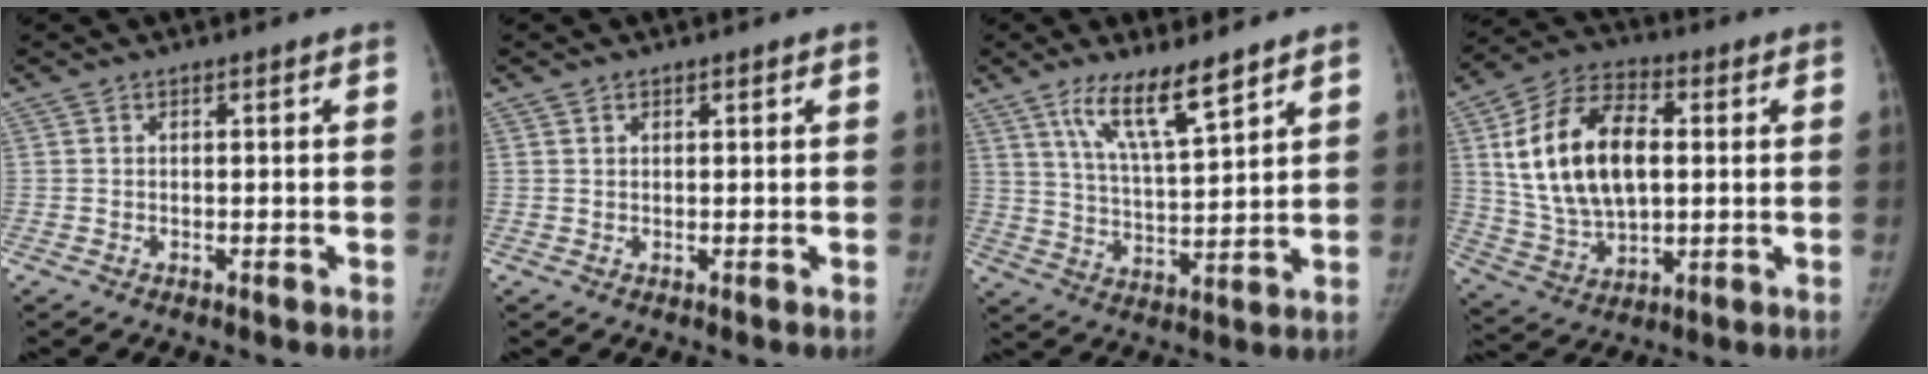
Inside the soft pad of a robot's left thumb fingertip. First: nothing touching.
{"total": 0.6, "force": [0.3, 0.4, 0.1], "torque": [0.002, -0.001, 0.006]}
{"total": 10.6, "force": [7.1, 2.1, 7.5], "torque": [-0.130, -0.043, 0.138]}
{"total": 19.1, "force": [3.0, 11.3, 15.1], "torque": [-0.261, 0.006, 0.057]}